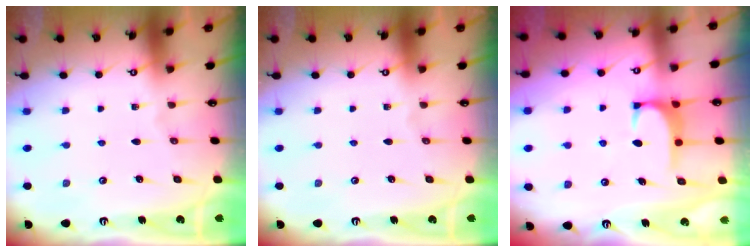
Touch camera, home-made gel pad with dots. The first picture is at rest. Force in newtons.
{"total": 0.0}
{"total": 0.9, "press": 0.6, "slide": 0.6}